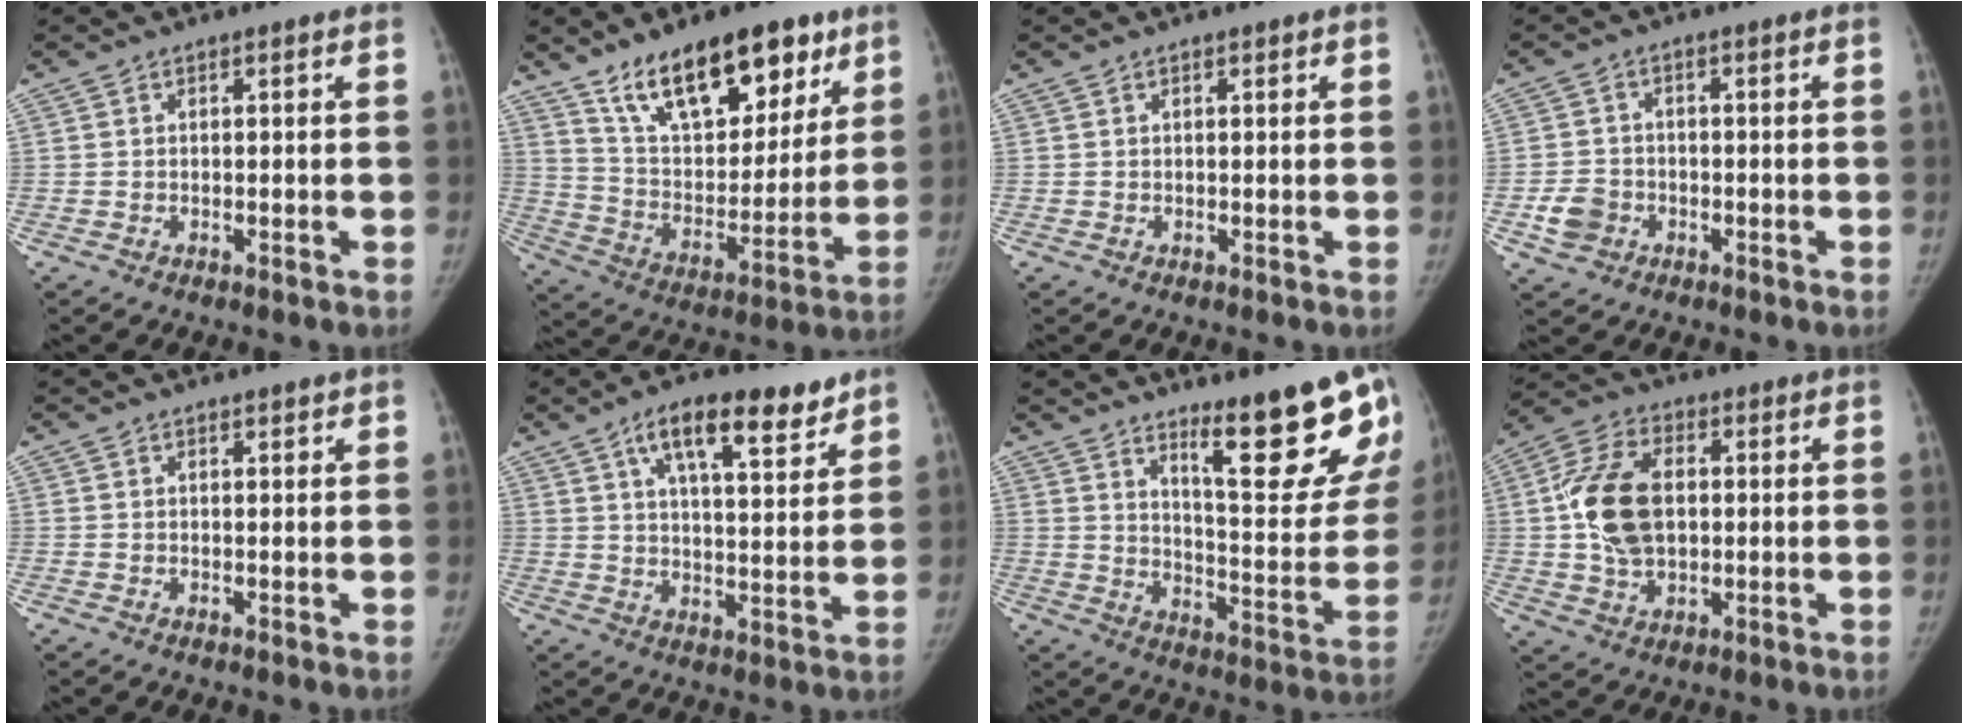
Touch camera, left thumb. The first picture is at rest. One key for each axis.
{"total": 22.4, "fx": 14.1, "fy": 10.6, "fz": 13.7, "tx": -0.165, "ty": -0.054, "tz": 0.243}
{"total": 0.9, "fx": 0.5, "fy": 0.3, "fz": 0.6, "tx": -0.008, "ty": 0.000, "tz": 0.006}
{"total": 4.8, "fx": -1.8, "fy": 4.1, "fz": 1.9, "tx": -0.026, "ty": 0.013, "tz": -0.031}
{"total": 0.8, "fx": 0.6, "fy": 0.4, "fz": 0.3, "tx": 0.000, "ty": -0.003, "tz": 0.007}
{"total": 13.8, "fx": 8.5, "fy": 4.9, "fz": 9.8, "tx": -0.130, "ty": -0.030, "tz": 0.136}
{"total": 17.7, "fx": 11.9, "fy": 3.9, "fz": 12.4, "tx": -0.119, "ty": -0.098, "tz": 0.181}
{"total": 13.8, "fx": 1.1, "fy": 9.0, "fz": 10.4, "tx": -0.182, "ty": 0.012, "tz": 0.020}